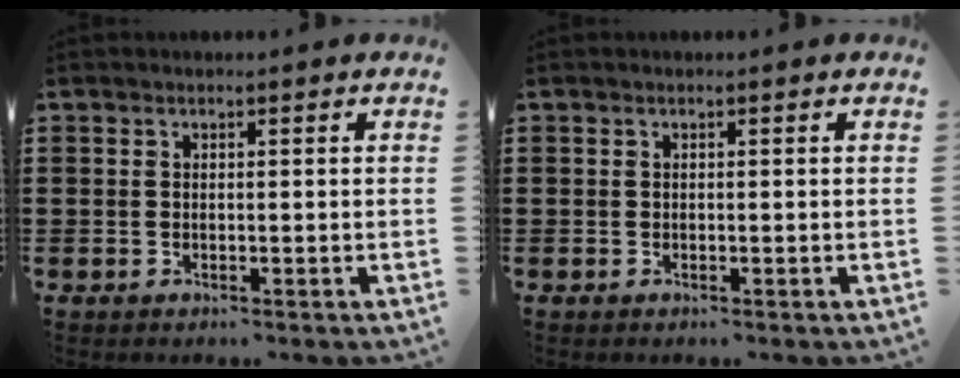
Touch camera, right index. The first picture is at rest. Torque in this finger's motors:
{"motor_torque": [-0.65, 1.27, 0.00, 0.00]}